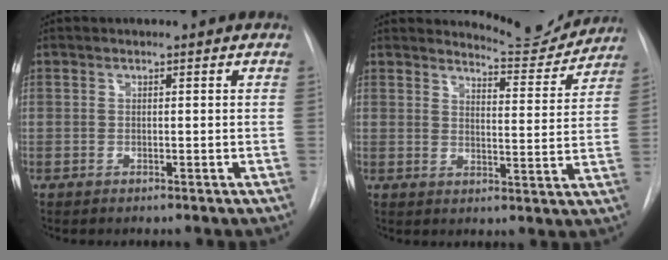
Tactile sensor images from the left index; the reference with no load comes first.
{"total": 7.7, "force": [7.7, 0.4, -0.6], "torque": [0.005, -0.028, 0.100]}